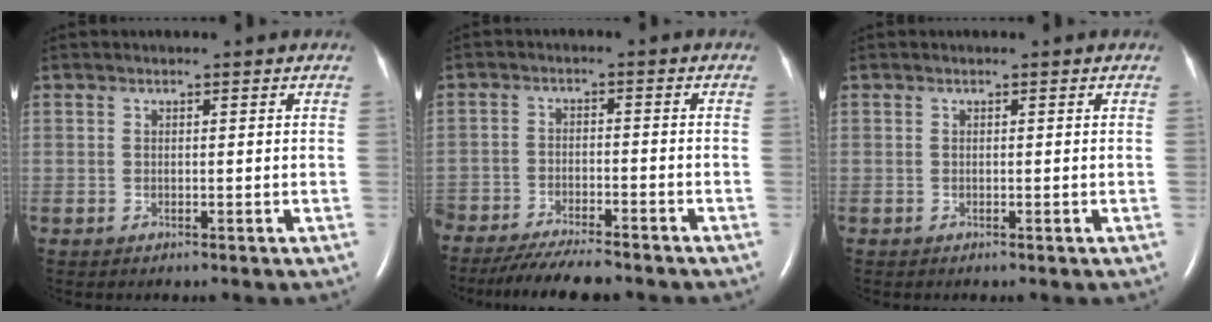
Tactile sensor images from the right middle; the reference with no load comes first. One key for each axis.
{"total": 10.6, "fx": -9.4, "fy": 1.6, "fz": 4.8, "tx": -0.068, "ty": -0.020, "tz": -0.146}
{"total": 0.0}